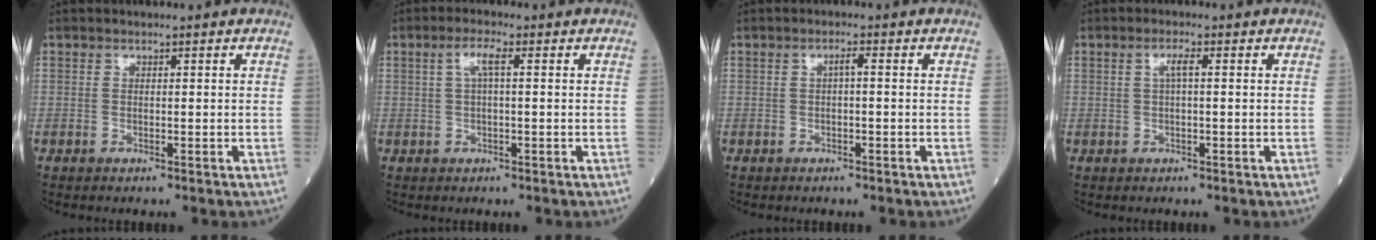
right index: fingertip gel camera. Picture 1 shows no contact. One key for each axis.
{"total": 2.9, "fx": 0.7, "fy": 0.4, "fz": 2.8, "tx": -0.060, "ty": 0.012, "tz": 0.014}
{"total": 1.2, "fx": 0.0, "fy": 0.1, "fz": 1.2, "tx": -0.019, "ty": 0.004, "tz": -0.001}
{"total": 1.9, "fx": 0.4, "fy": 0.3, "fz": 1.8, "tx": -0.036, "ty": 0.005, "tz": 0.006}